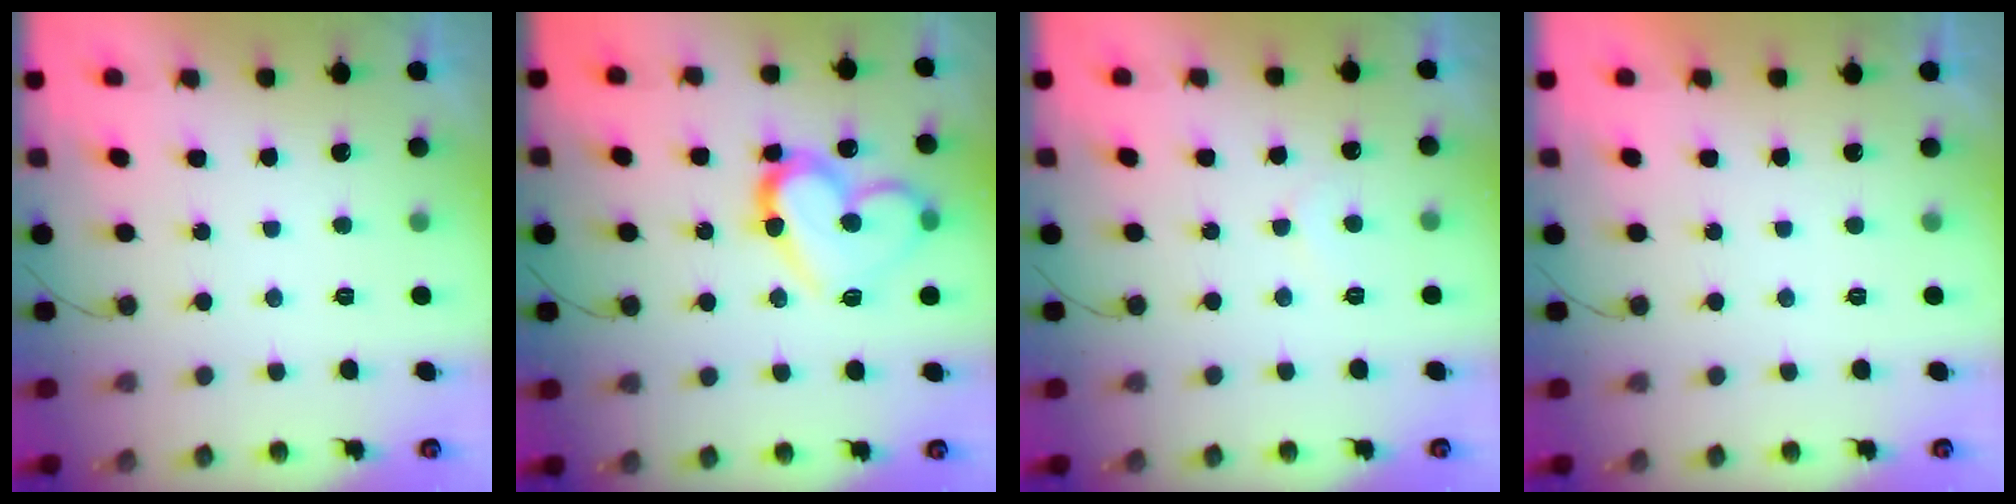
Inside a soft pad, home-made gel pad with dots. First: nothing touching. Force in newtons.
{"total": 15.6, "press": 15.5, "slide": 2.0}
{"total": 4.3, "press": 4.3, "slide": 0.3}
{"total": 1.7, "press": 1.7, "slide": 0.1}